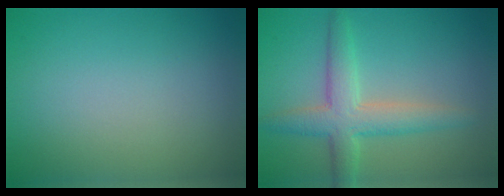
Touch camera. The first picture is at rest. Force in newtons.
{"total": 4.4, "press": 4.4, "slide": 0.2}